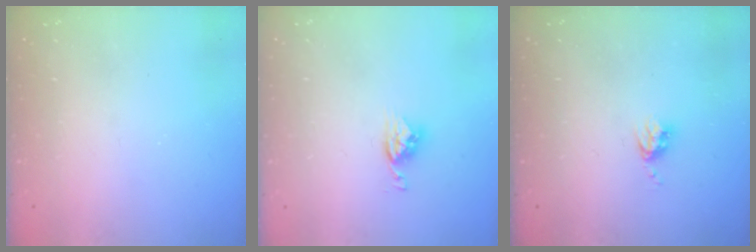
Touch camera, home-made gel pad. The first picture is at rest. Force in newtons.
{"total": 5.3, "press": 5.3, "slide": 0.1}
{"total": 3.8, "press": 3.8, "slide": 0.5}